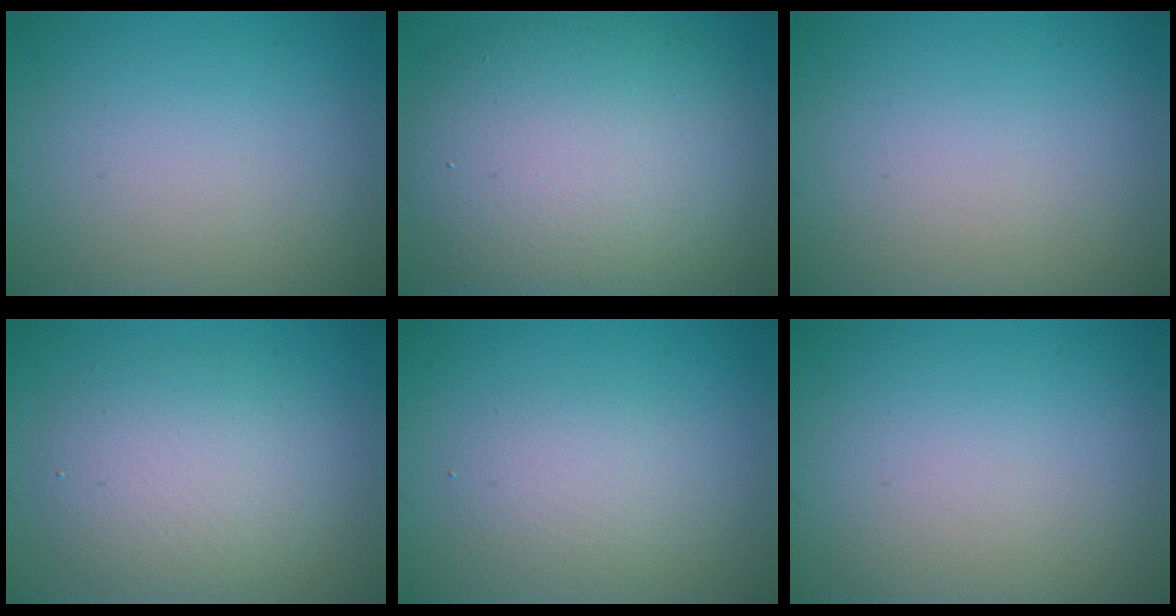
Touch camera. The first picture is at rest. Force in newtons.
{"total": 11.8, "press": 11.8, "slide": 0.8}
{"total": 0.0}
{"total": 4.5, "press": 4.5, "slide": 0.5}
{"total": 2.2, "press": 2.2, "slide": 0.1}
{"total": 0.0}